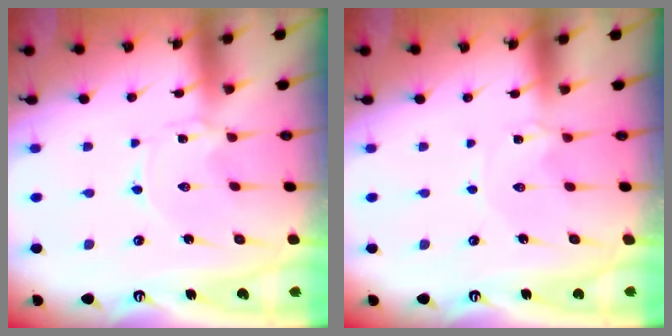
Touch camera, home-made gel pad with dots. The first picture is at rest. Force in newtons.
{"total": 0.0}